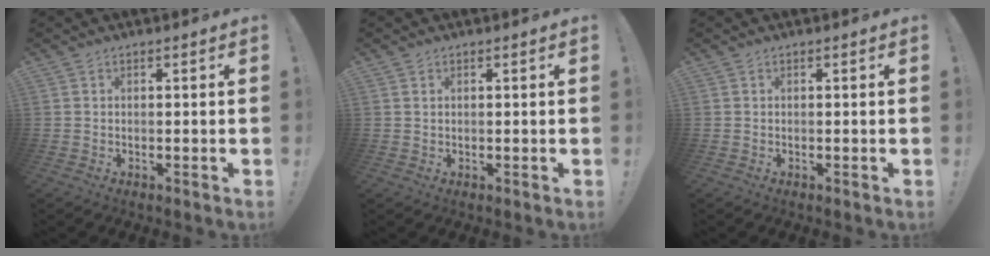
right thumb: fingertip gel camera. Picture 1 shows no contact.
{"total": 0.8, "force": [0.5, 0.3, 0.5], "torque": [-0.014, 0.002, 0.011]}
{"total": 0.0}